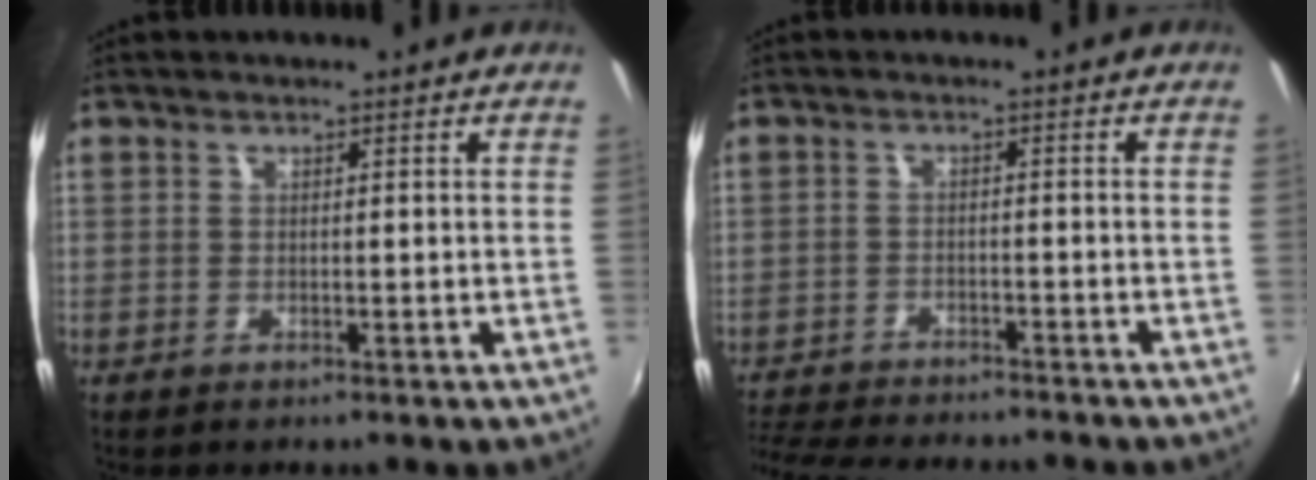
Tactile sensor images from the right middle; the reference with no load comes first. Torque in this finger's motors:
{"motor_torque": [1.01, -1.12, 0.22, 0.09]}